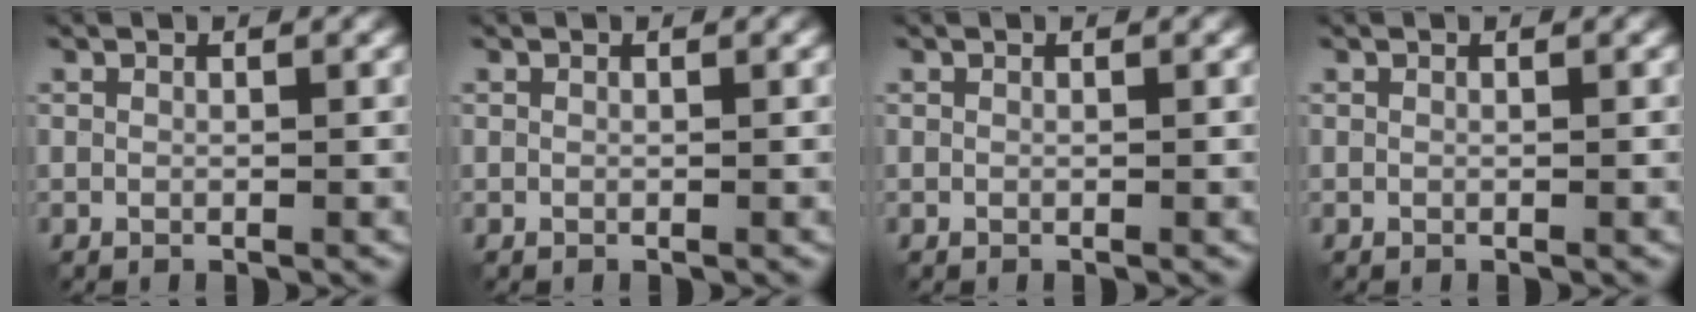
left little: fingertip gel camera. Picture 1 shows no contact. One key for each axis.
{"total": 0.0}
{"total": 0.0}
{"total": 0.0}